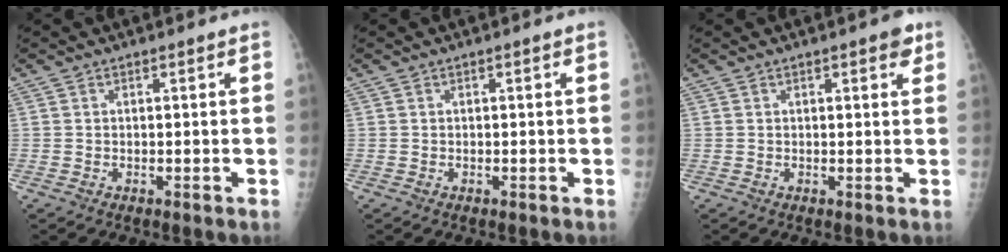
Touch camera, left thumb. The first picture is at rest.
{"total": 0.0}
{"total": 2.8, "force": [1.5, 0.9, 2.2], "torque": [-0.019, -0.002, 0.014]}